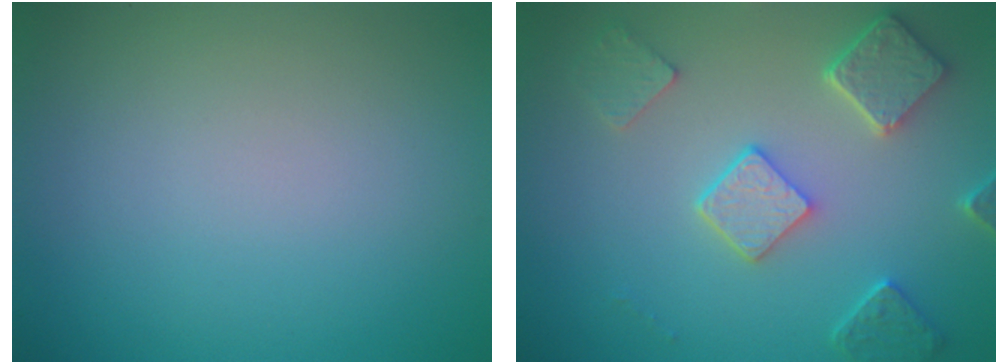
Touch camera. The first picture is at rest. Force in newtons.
{"total": 4.9, "press": 3.9, "slide": 2.8}